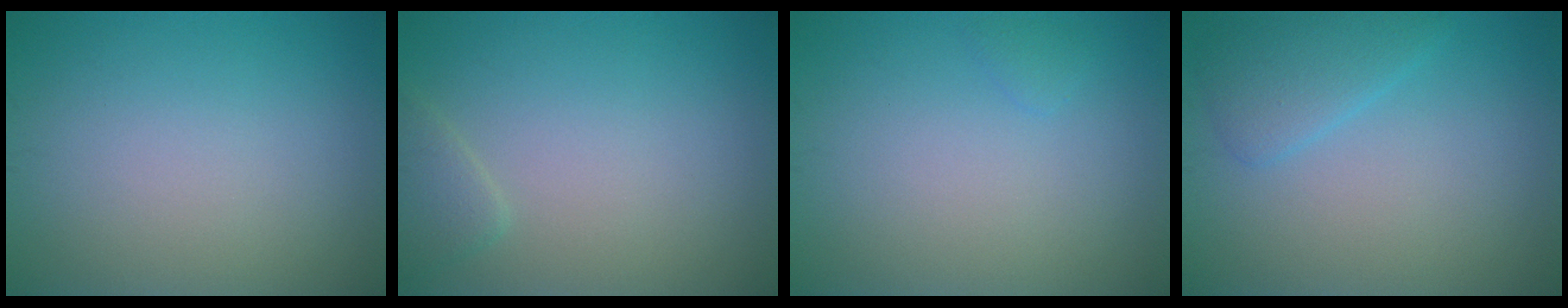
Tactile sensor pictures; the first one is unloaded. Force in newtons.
{"total": 1.5, "press": 1.5, "slide": 0.1}
{"total": 0.6, "press": 0.6, "slide": 0.0}
{"total": 2.6, "press": 2.6, "slide": 0.1}